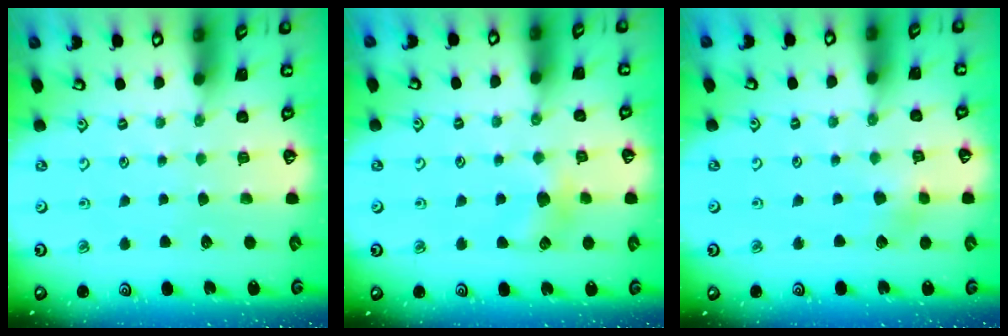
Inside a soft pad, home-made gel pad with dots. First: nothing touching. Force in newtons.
{"total": 5.9, "press": 5.8, "slide": 1.3}
{"total": 4.1, "press": 4.1, "slide": 0.6}